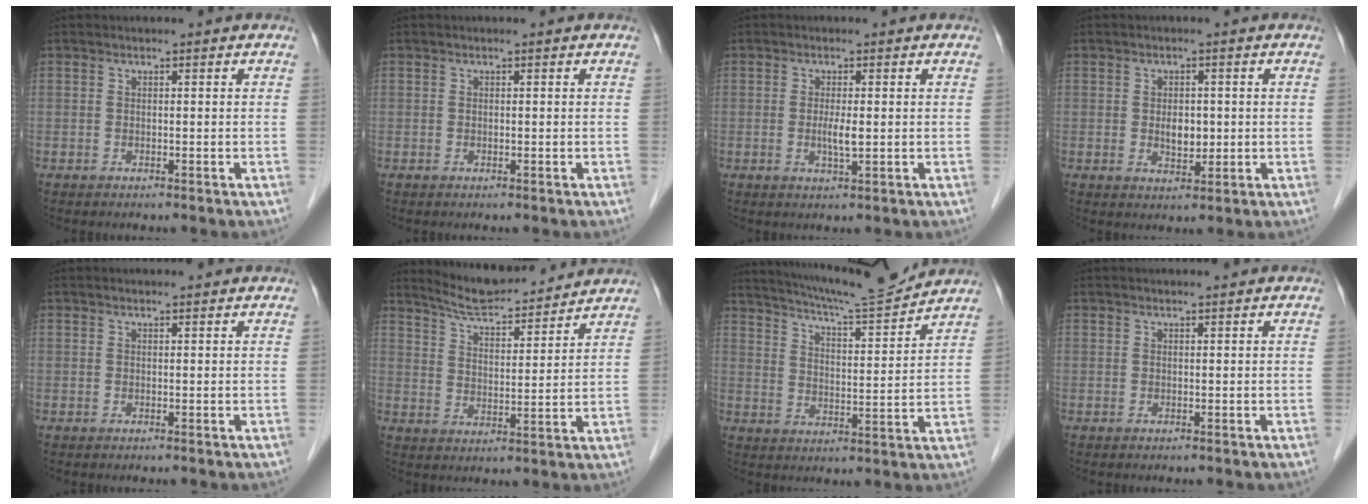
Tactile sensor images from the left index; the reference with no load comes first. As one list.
[{"total": 0.0}, {"total": 2.5, "force": [-0.2, 0.3, 2.4], "torque": [-0.051, -0.006, -0.003]}, {"total": 3.2, "force": [-0.1, 1.9, 2.6], "torque": [-0.043, -0.004, 0.003]}, {"total": 1.7, "force": [1.6, 0.1, 0.5], "torque": [-0.009, 0.013, 0.022]}, {"total": 11.7, "force": [11.2, 1.2, 3.4], "torque": [-0.062, 0.009, 0.175]}, {"total": 13.2, "force": [12.5, -0.4, 4.2], "torque": [-0.077, -0.010, 0.188]}, {"total": 1.1, "force": [1.0, -0.1, 0.5], "torque": [-0.004, 0.006, 0.019]}]